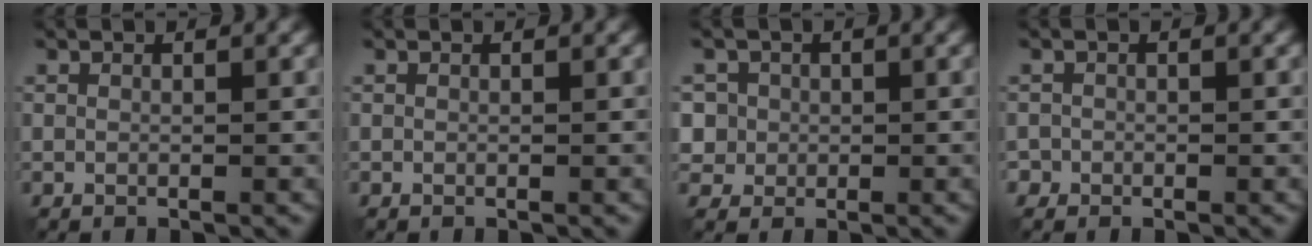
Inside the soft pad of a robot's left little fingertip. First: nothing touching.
{"total": 0.0}
{"total": 3.8, "force": [0.6, 3.6, 0.8], "torque": [-0.008, 0.019, 0.011]}
{"total": 0.9, "force": [-0.4, 0.7, -0.2], "torque": [0.010, -0.002, -0.010]}